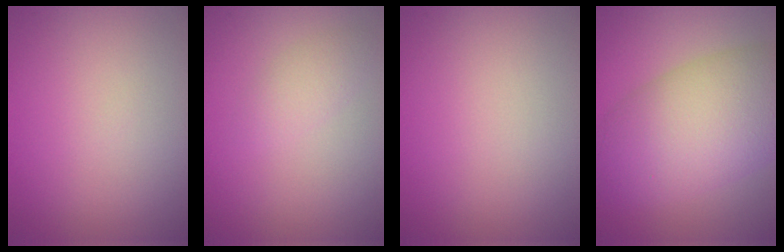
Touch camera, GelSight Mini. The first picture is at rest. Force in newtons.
{"total": 1.4, "press": 1.4, "slide": 0.1}
{"total": 0.0}
{"total": 9.6, "press": 9.6, "slide": 0.2}